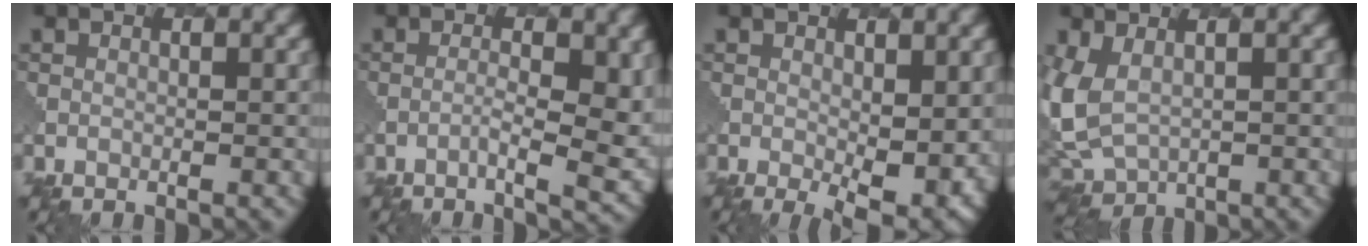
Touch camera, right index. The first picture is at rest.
{"total": 4.5, "force": [-0.9, 1.2, 4.3], "torque": [-0.076, -0.004, -0.015]}
{"total": 4.8, "force": [0.1, 1.9, 4.4], "torque": [-0.064, -0.018, 0.009]}
{"total": 5.3, "force": [1.0, 3.6, 3.7], "torque": [-0.098, -0.010, 0.021]}